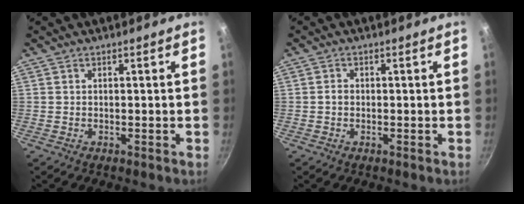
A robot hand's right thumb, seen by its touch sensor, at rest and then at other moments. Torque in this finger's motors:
{"motor_torque": [-0.11, -0.14, 0.53, -0.37, -0.01]}